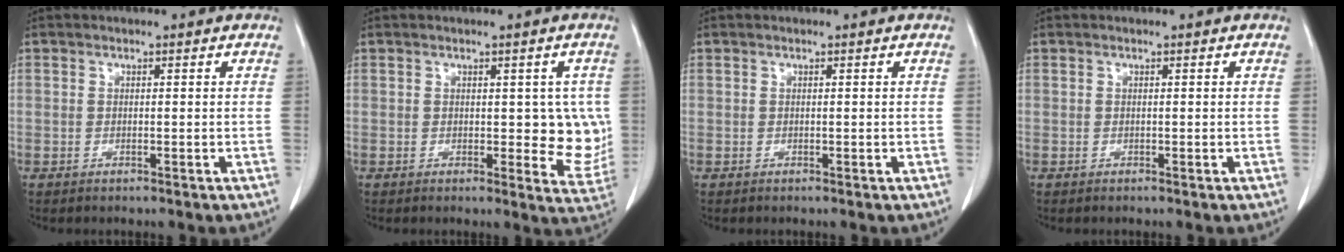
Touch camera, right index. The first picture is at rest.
{"total": 5.9, "force": [0.4, 3.1, 5.0], "torque": [-0.035, -0.003, 0.007]}
{"total": 0.0}
{"total": 0.0}